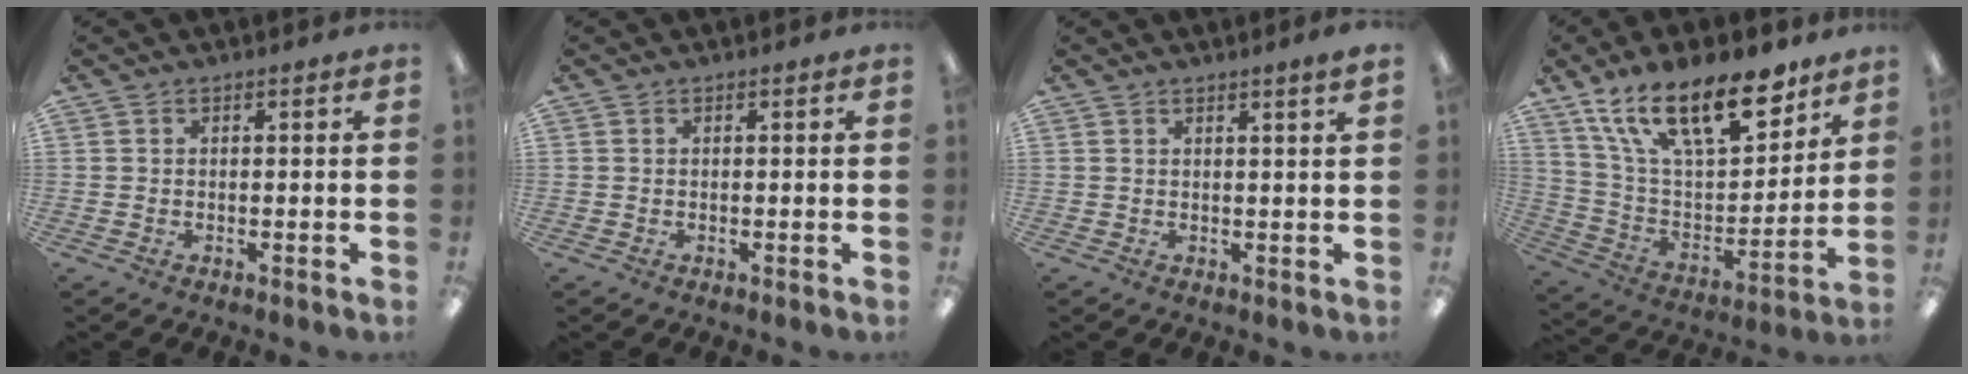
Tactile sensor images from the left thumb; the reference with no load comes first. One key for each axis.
{"total": 0.0}
{"total": 1.9, "fx": 1.5, "fy": -0.4, "fz": 1.1, "tx": -0.022, "ty": -0.004, "tz": 0.026}
{"total": 22.3, "fx": 14.7, "fy": 9.1, "fz": 14.1, "tx": -0.240, "ty": -0.077, "tz": 0.257}